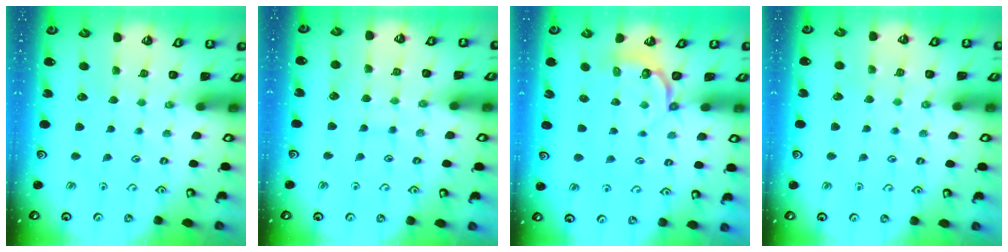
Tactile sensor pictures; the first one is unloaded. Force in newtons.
{"total": 6.8, "press": 6.8, "slide": 0.1}
{"total": 3.4, "press": 2.3, "slide": 2.5}
{"total": 2.5, "press": 2.4, "slide": 0.4}